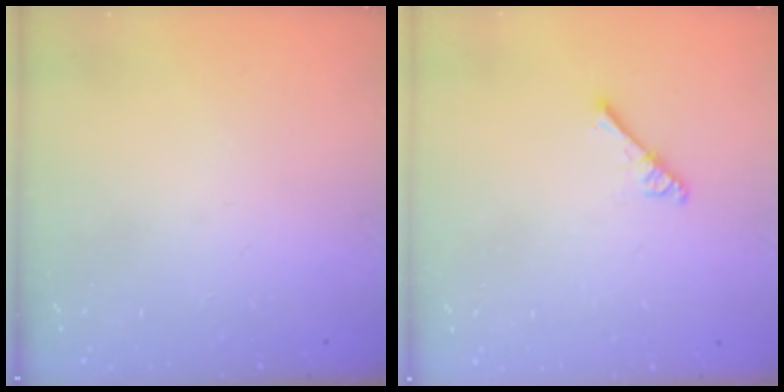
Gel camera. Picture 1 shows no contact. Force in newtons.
{"total": 2.5, "press": 2.5, "slide": 0.3}